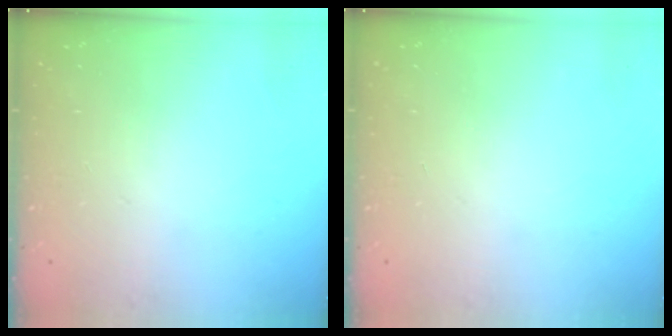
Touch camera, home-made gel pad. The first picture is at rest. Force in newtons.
{"total": 0.0}